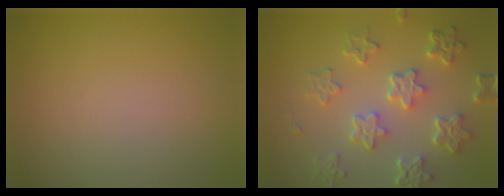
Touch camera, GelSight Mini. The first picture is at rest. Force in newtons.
{"total": 6.0, "press": 4.6, "slide": 4.0}